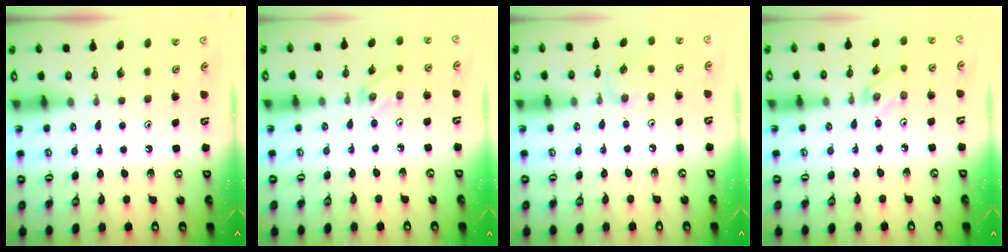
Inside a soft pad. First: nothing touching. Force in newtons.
{"total": 2.8, "press": 2.7, "slide": 0.4}
{"total": 2.0, "press": 1.9, "slide": 0.4}
{"total": 2.8, "press": 2.7, "slide": 0.4}